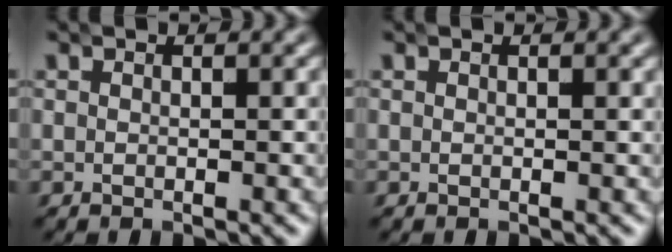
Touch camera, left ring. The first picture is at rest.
{"total": 0.0}